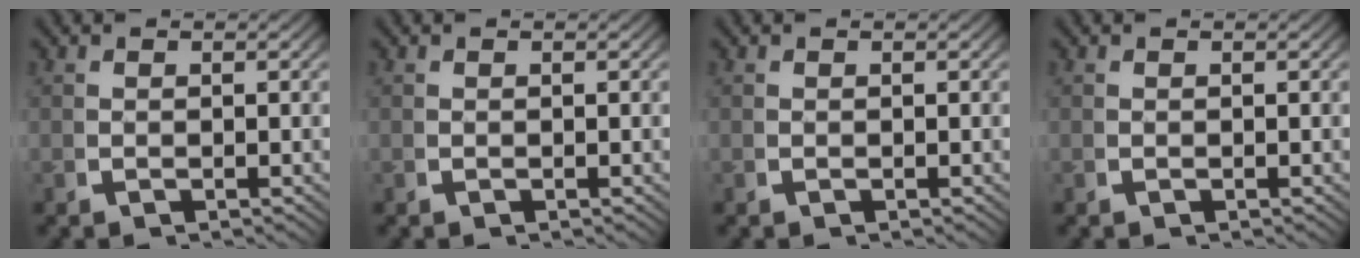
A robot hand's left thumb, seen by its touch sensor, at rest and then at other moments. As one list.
[{"total": 0.0}, {"total": 0.0}, {"total": 0.0}]